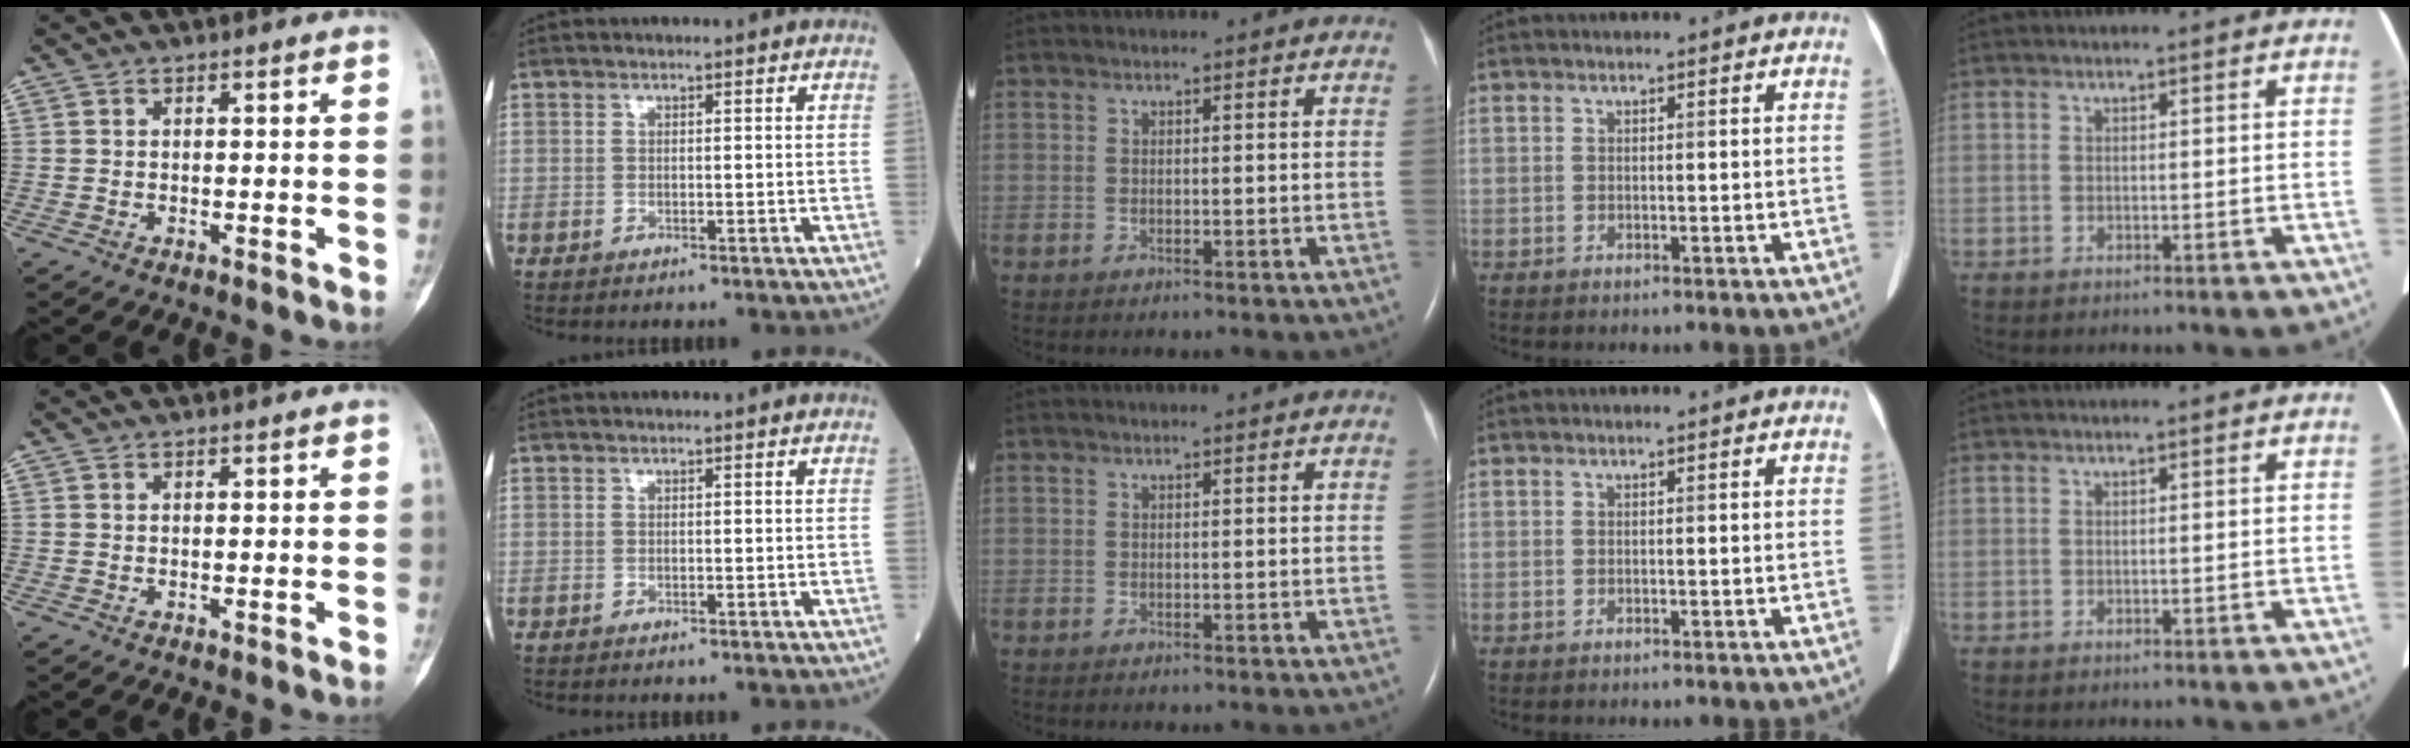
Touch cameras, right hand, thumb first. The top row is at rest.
{}